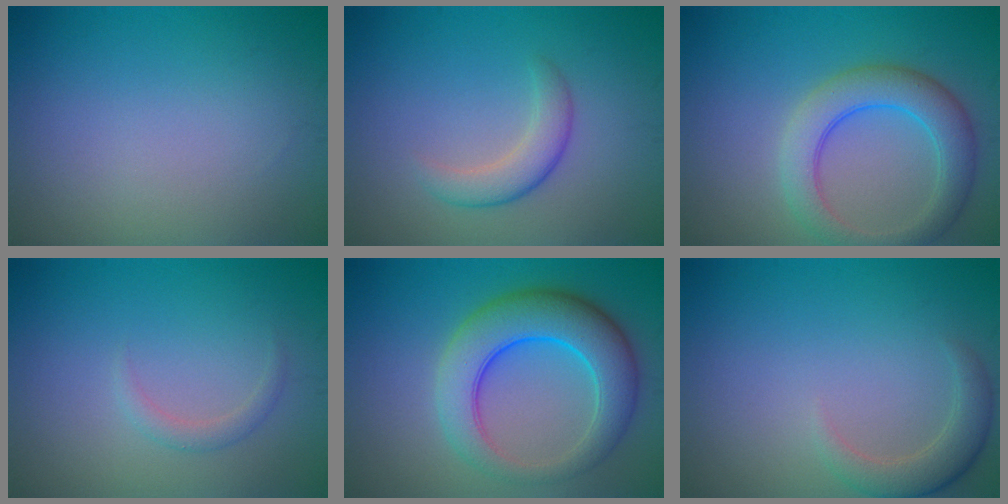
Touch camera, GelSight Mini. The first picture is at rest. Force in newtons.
{"total": 2.8, "press": 2.8, "slide": 0.2}
{"total": 5.2, "press": 5.2, "slide": 0.3}
{"total": 1.2, "press": 1.2, "slide": 0.1}
{"total": 7.6, "press": 7.6, "slide": 0.2}
{"total": 2.8, "press": 2.7, "slide": 0.4}